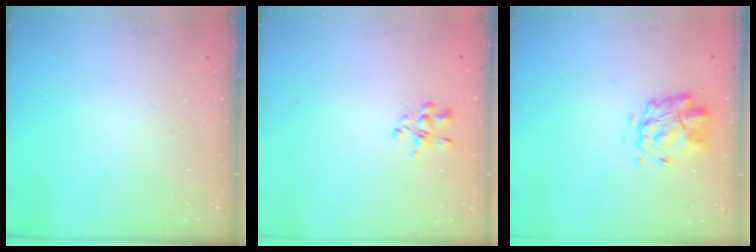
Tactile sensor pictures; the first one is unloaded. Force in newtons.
{"total": 3.7, "press": 3.4, "slide": 1.4}
{"total": 2.8, "press": 2.4, "slide": 1.3}